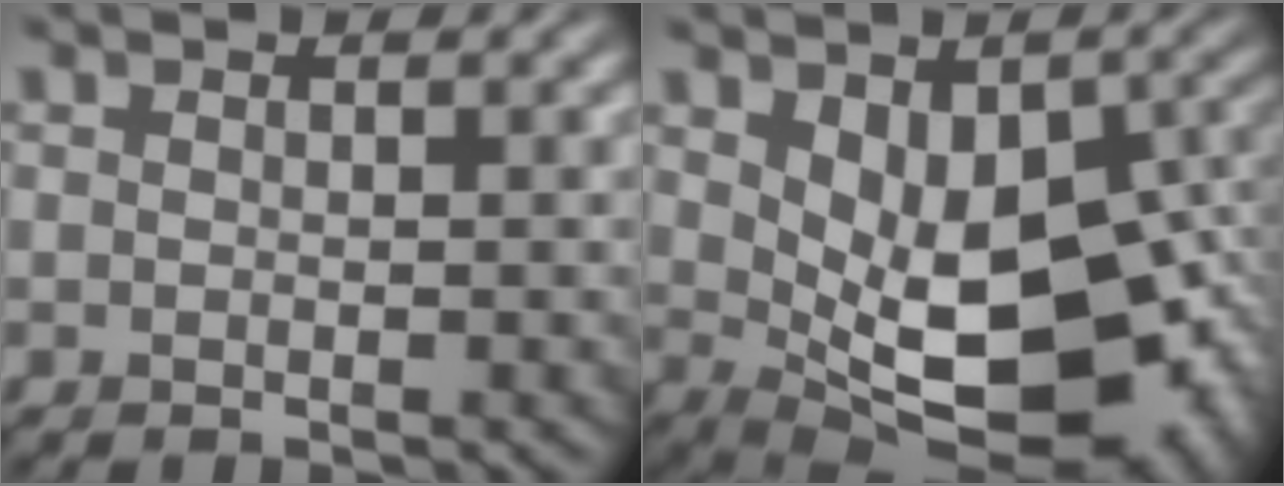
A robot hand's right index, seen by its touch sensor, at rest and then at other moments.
{"total": 14.4, "force": [-0.9, 8.1, 11.9], "torque": [-0.161, -0.030, 0.014]}